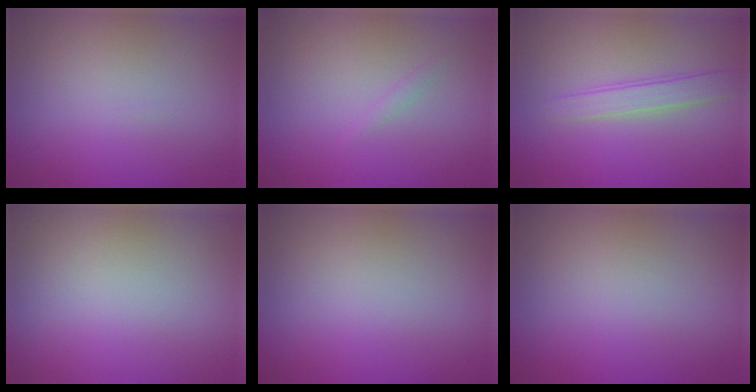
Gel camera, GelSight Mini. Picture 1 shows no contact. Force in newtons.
{"total": 0.6, "press": 0.6, "slide": 0.0}
{"total": 2.1, "press": 2.1, "slide": 0.0}
{"total": 0.0}
{"total": 0.0}
{"total": 0.0}